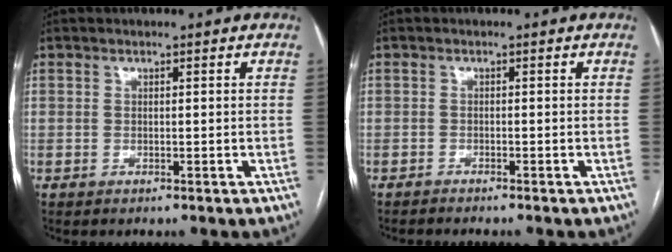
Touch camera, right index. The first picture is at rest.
{"total": 2.6, "force": [-2.4, 0.5, 0.8], "torque": [-0.015, -0.005, -0.031]}